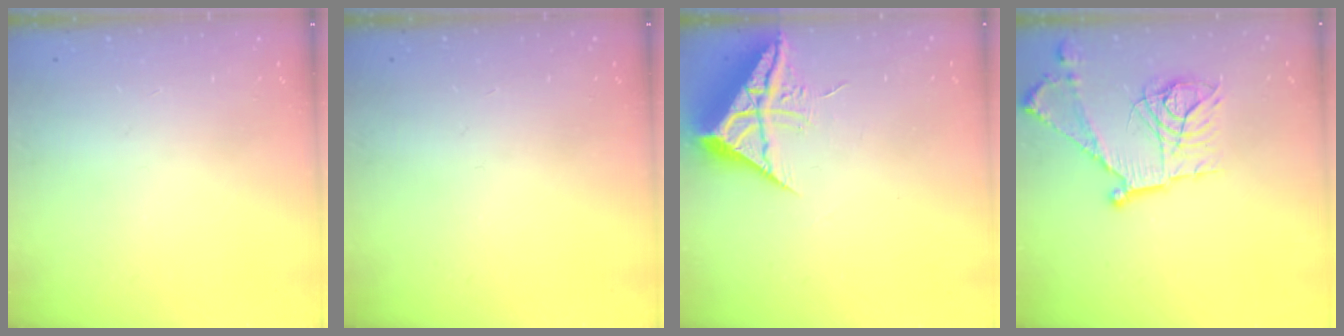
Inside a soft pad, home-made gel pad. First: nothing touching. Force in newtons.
{"total": 0.0}
{"total": 9.7, "press": 9.6, "slide": 0.8}
{"total": 18.7, "press": 18.6, "slide": 1.5}